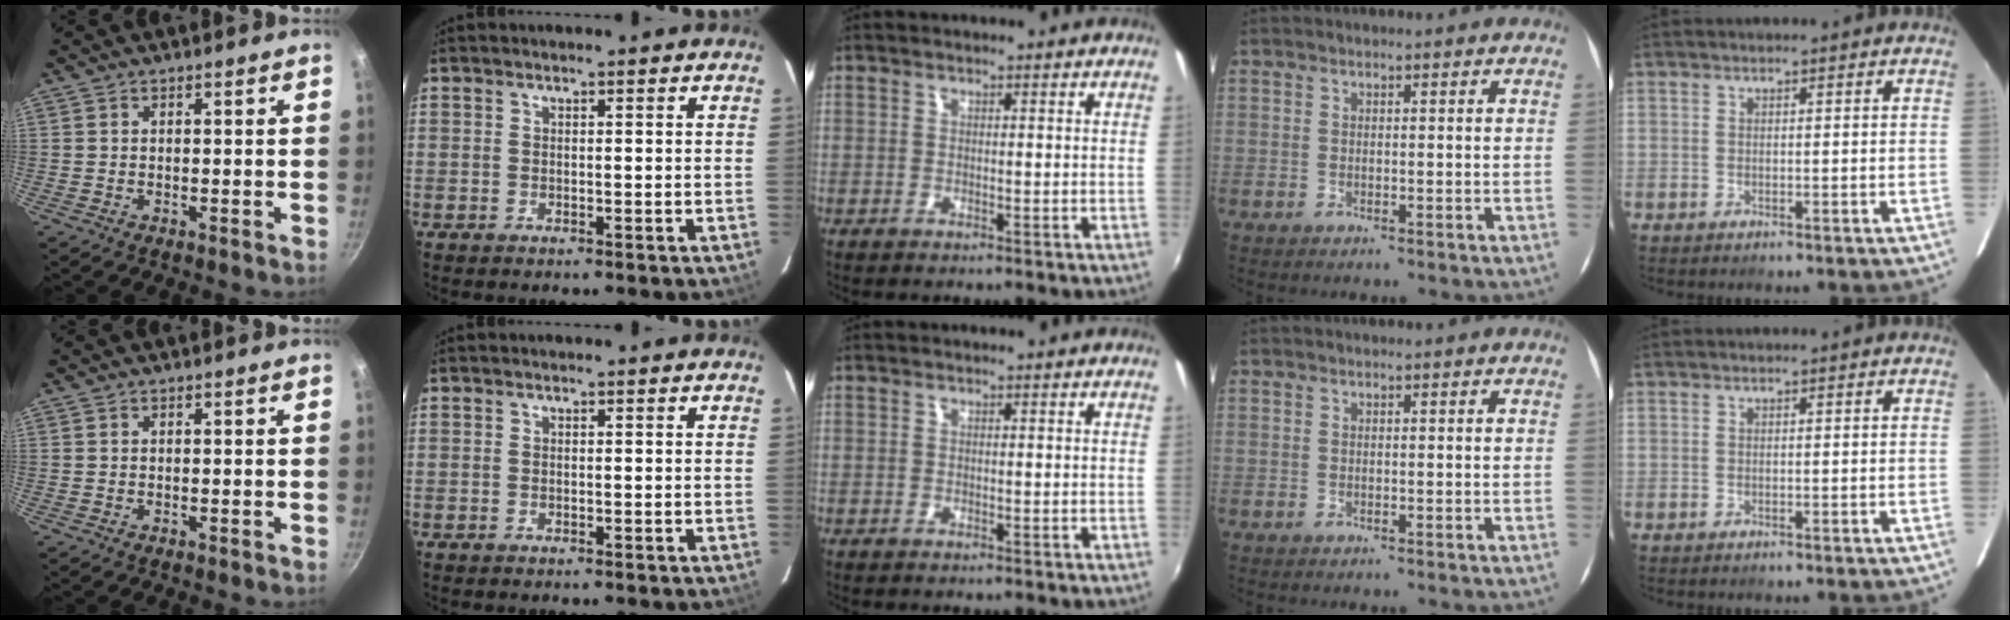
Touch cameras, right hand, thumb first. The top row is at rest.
{}